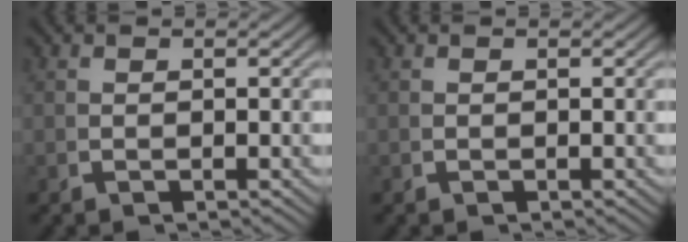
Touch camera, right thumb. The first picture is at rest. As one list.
[{"total": 0.0}]